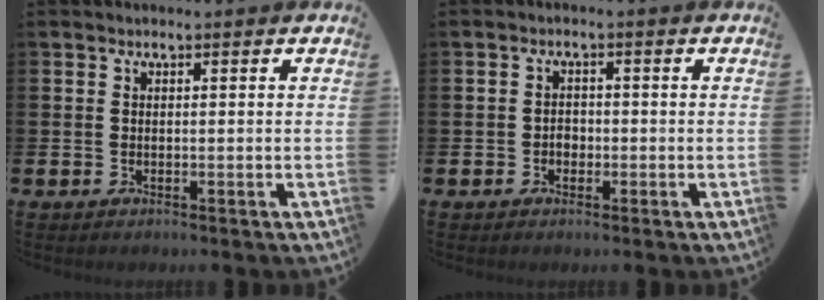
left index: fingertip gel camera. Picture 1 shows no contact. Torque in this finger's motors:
{"motor_torque": [0.19, 0.19, -0.07, 0.02]}